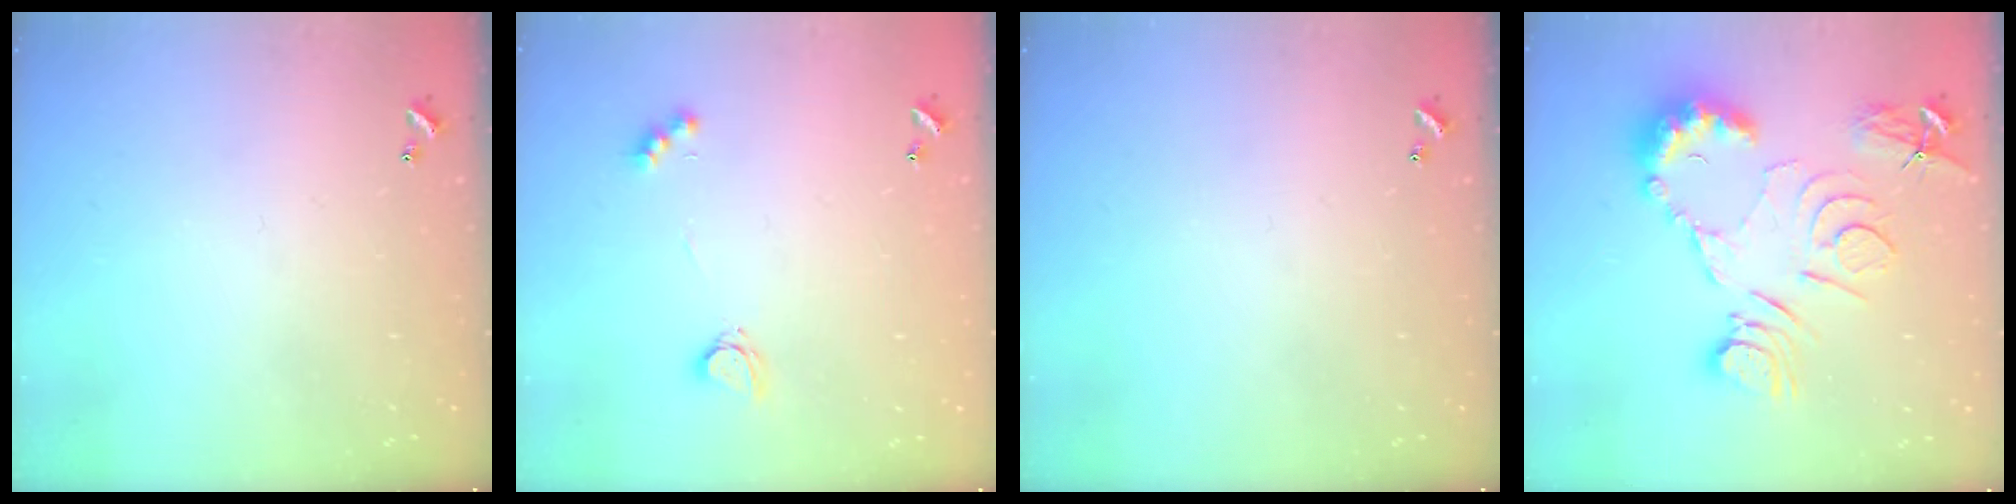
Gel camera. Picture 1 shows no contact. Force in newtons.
{"total": 2.6, "press": 2.5, "slide": 0.5}
{"total": 0.0}
{"total": 14.5, "press": 14.5, "slide": 0.9}